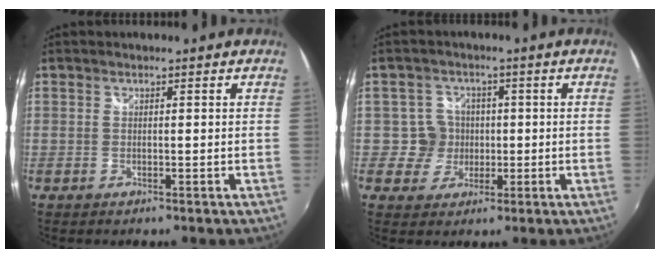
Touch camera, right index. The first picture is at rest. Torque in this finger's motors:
{"motor_torque": [-0.02, 0.13, 0.07, 0.00]}